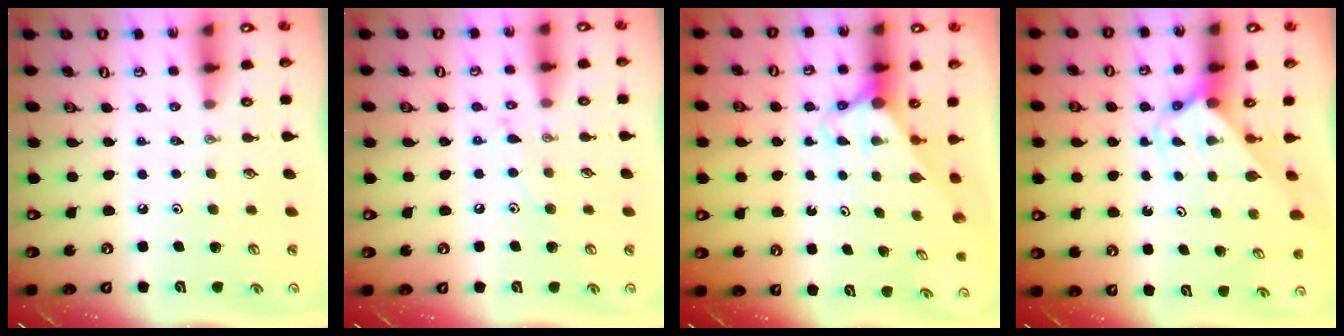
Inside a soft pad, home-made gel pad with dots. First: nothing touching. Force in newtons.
{"total": 6.9, "press": 6.9, "slide": 0.5}
{"total": 2.9, "press": 2.9, "slide": 0.1}
{"total": 2.3, "press": 2.3, "slide": 0.1}